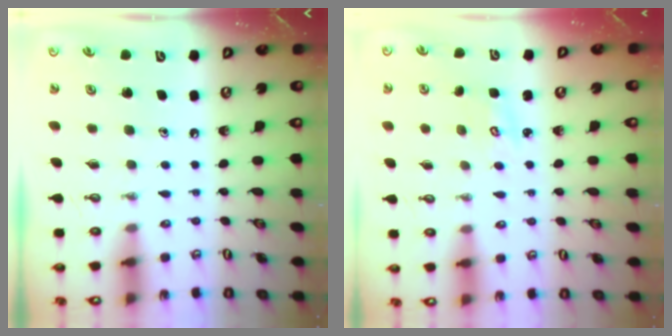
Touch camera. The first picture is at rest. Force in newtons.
{"total": 1.9, "press": 1.9, "slide": 0.2}